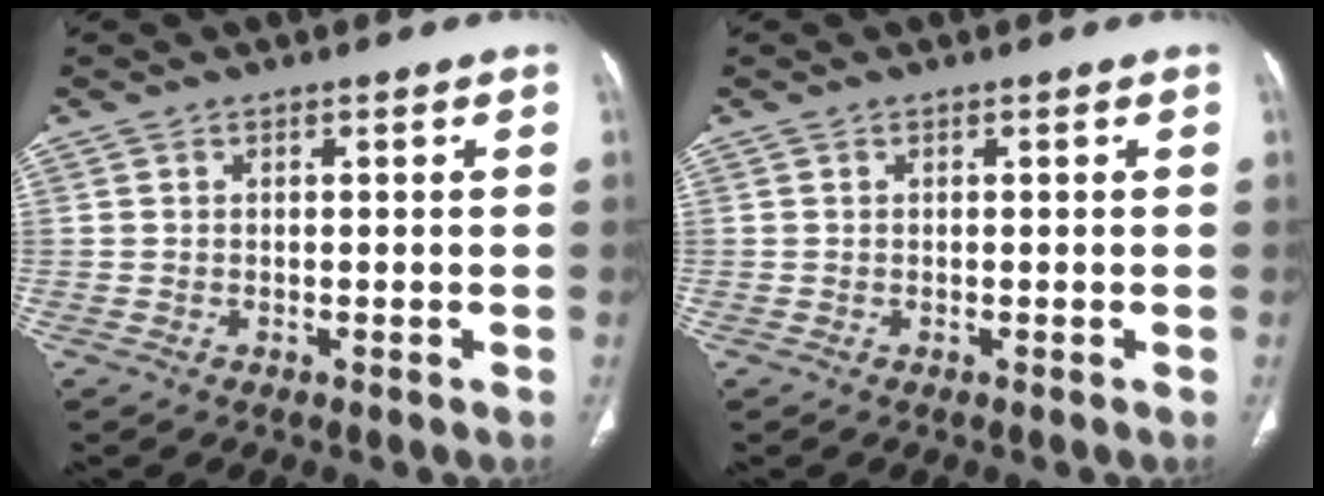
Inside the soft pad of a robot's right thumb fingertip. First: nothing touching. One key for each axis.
{"total": 0.0}